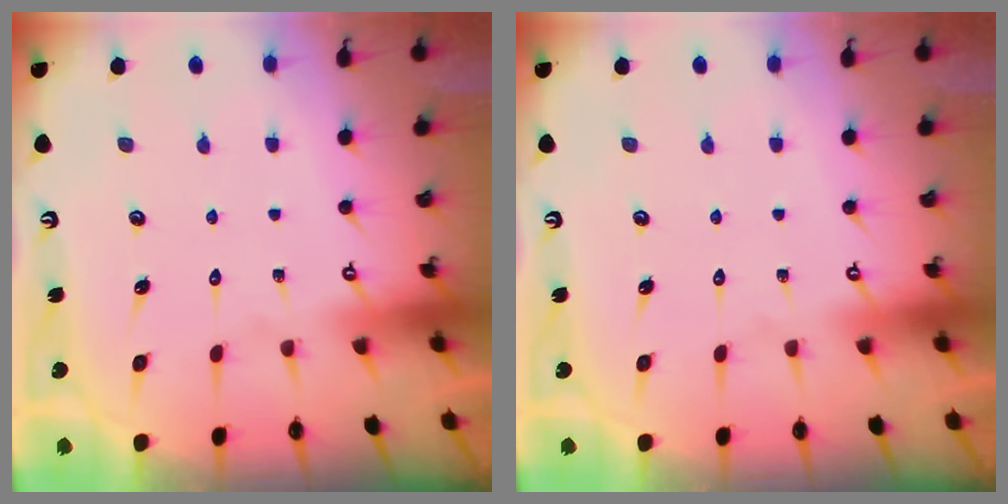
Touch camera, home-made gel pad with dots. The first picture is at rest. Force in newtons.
{"total": 0.0}